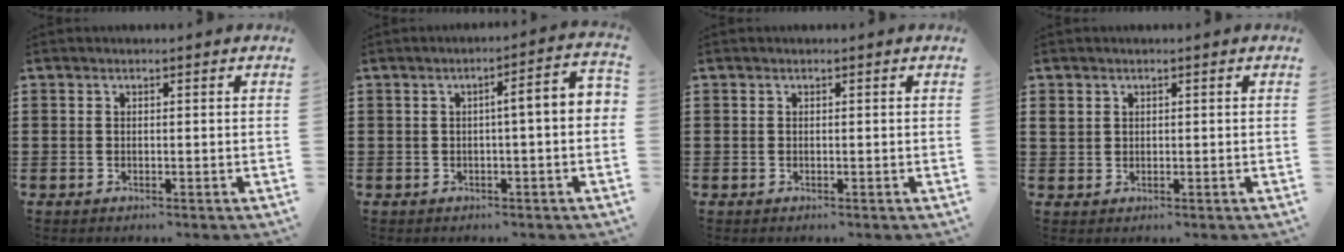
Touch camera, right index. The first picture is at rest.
{"total": 4.2, "force": [-0.5, 0.4, 4.2], "torque": [-0.076, 0.004, -0.014]}
{"total": 0.0}
{"total": 1.4, "force": [0.9, 1.0, 0.3], "torque": [-0.008, 0.004, 0.017]}